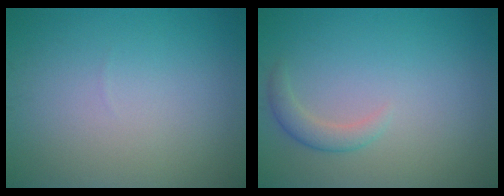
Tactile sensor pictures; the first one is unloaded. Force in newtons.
{"total": 1.8, "press": 1.7, "slide": 0.2}